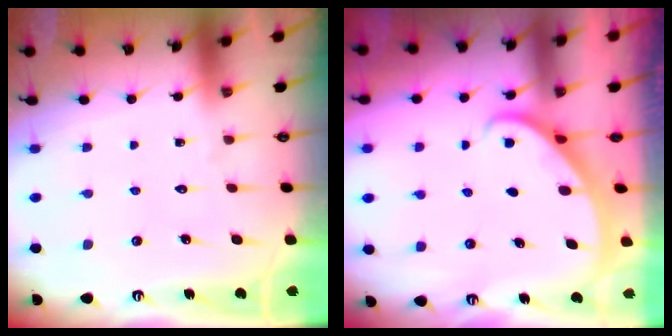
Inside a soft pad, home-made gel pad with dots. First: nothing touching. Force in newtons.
{"total": 2.3, "press": 2.3, "slide": 0.1}